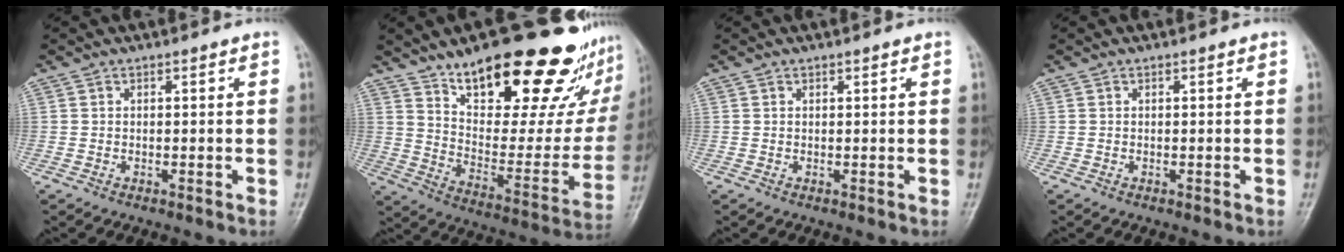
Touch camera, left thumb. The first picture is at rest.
{"total": 31.1, "force": [20.2, 11.6, 20.6], "torque": [-0.261, -0.086, 0.303]}
{"total": 0.6, "force": [0.4, 0.1, 0.4], "torque": [-0.005, -0.001, 0.006]}
{"total": 0.0}